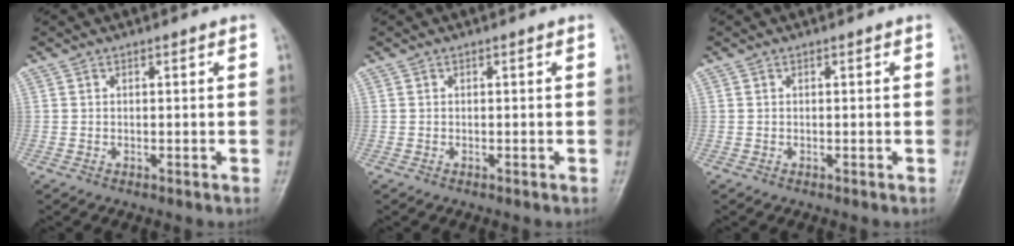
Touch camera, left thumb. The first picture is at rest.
{"total": 0.0}
{"total": 0.0}